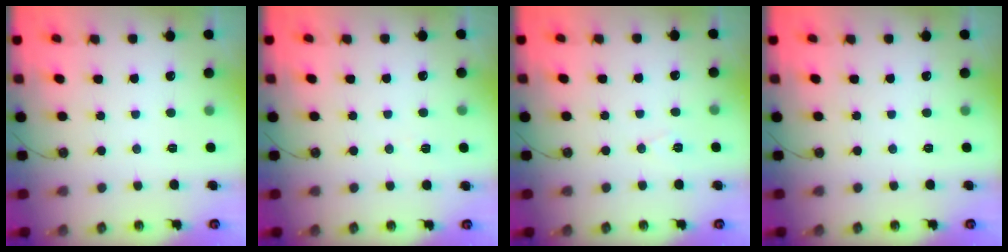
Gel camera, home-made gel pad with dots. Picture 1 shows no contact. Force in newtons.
{"total": 2.3, "press": 1.3, "slide": 1.9}
{"total": 6.2, "press": 4.1, "slide": 4.6}
{"total": 0.0}